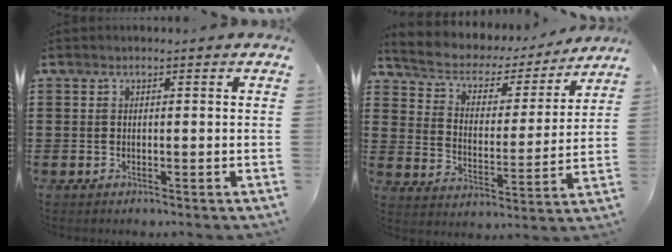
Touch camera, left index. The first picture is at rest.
{"total": 4.2, "force": [3.4, 2.0, 1.2], "torque": [-0.048, -0.023, 0.050]}